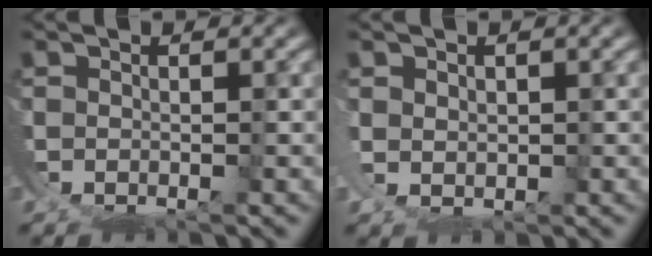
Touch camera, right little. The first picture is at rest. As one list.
[{"total": 1.7, "force": [1.0, 0.6, 1.2], "torque": [-0.031, -0.011, 0.031]}]